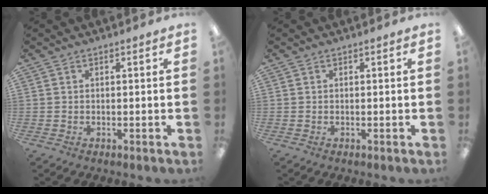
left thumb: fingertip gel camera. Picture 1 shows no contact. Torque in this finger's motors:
{"motor_torque": [-0.01, -0.01, 0.01, 0.00, 0.00]}